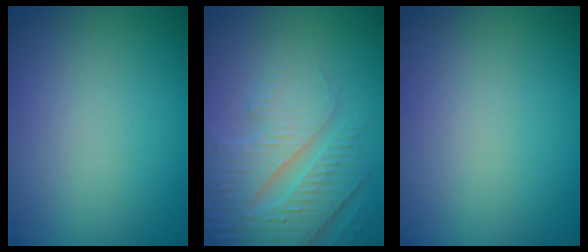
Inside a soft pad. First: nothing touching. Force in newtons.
{"total": 4.8, "press": 4.4, "slide": 1.9}
{"total": 0.0}